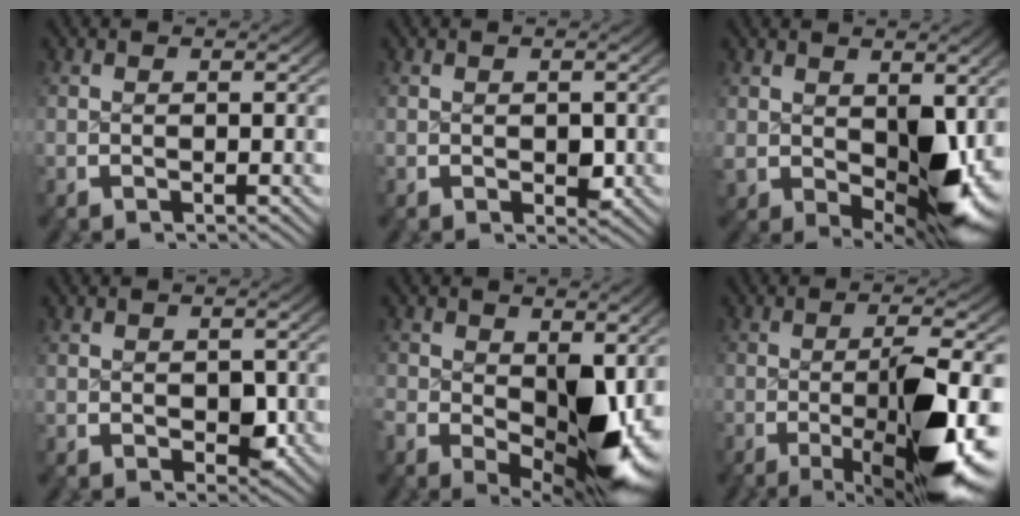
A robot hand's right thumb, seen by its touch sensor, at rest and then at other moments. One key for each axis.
{"total": 1.5, "fx": 0.0, "fy": 1.1, "fz": 1.1, "tx": -0.012, "ty": -0.008, "tz": 0.004}
{"total": 7.8, "fx": -0.4, "fy": 4.3, "fz": 6.4, "tx": -0.094, "ty": -0.037, "tz": 0.022}
{"total": 2.4, "fx": -0.2, "fy": 1.7, "fz": 1.7, "tx": -0.020, "ty": -0.012, "tz": 0.003}
{"total": 9.7, "fx": -1.4, "fy": 5.2, "fz": 8.0, "tx": -0.120, "ty": -0.045, "tz": 0.001}
{"total": 12.5, "fx": -3.7, "fy": 4.1, "fz": 11.2, "tx": -0.172, "ty": -0.022, "tz": -0.046}